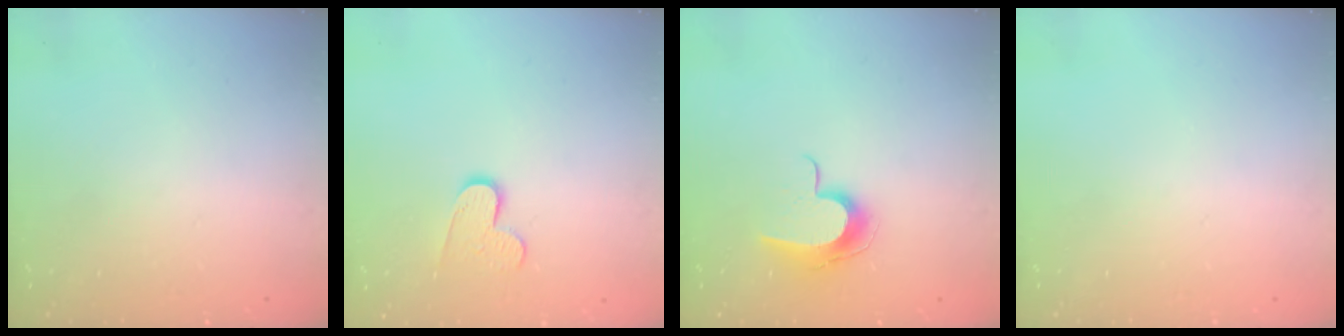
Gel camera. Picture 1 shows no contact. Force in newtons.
{"total": 8.0, "press": 8.0, "slide": 0.6}
{"total": 10.1, "press": 10.1, "slide": 0.6}
{"total": 0.0}